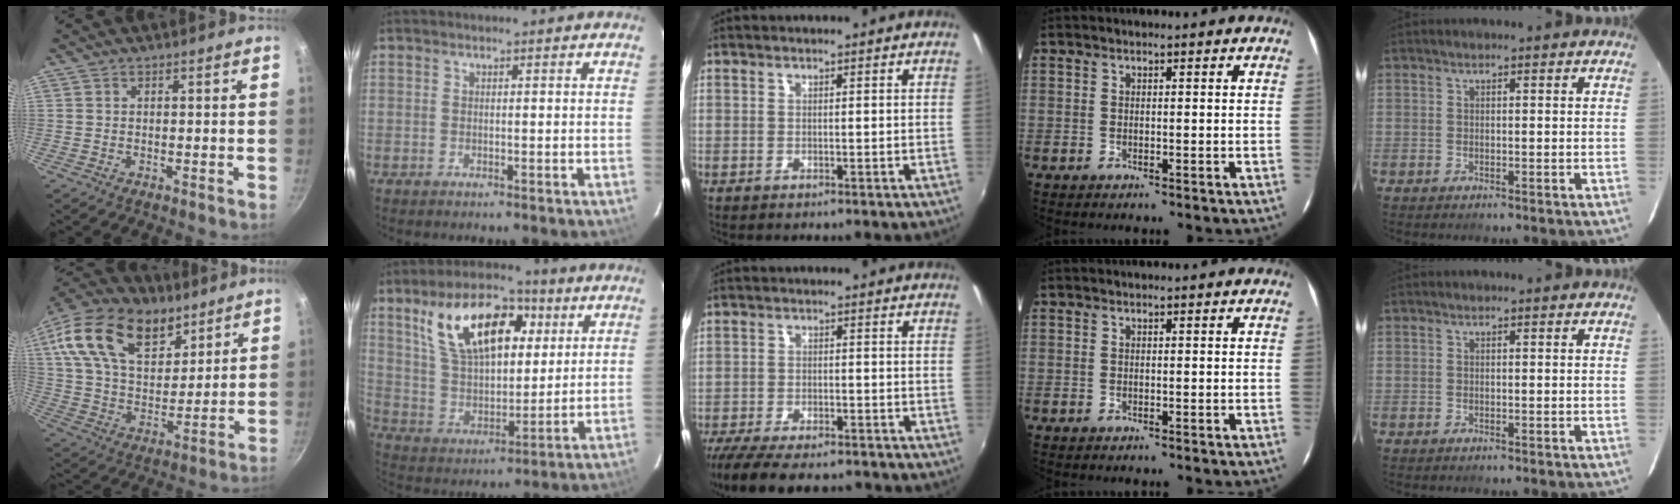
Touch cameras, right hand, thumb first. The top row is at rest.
{"thumb": {"total": 22.0, "force": [11.2, 13.4, 13.3], "torque": [-0.215, -0.030, 0.192]}, "index": {"total": 19.6, "force": [8.1, 10.3, 14.7], "torque": [-0.269, 0.033, 0.150]}, "middle": {"total": 14.0, "force": [-11.6, 3.8, 6.8], "torque": [-0.146, -0.036, -0.186]}}